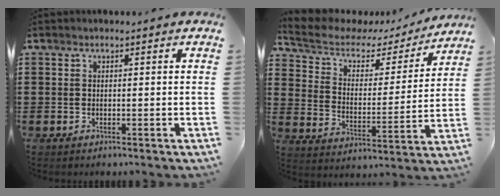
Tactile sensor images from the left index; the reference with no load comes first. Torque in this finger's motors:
{"motor_torque": [2.14, 0.00, 1.05, 0.21]}